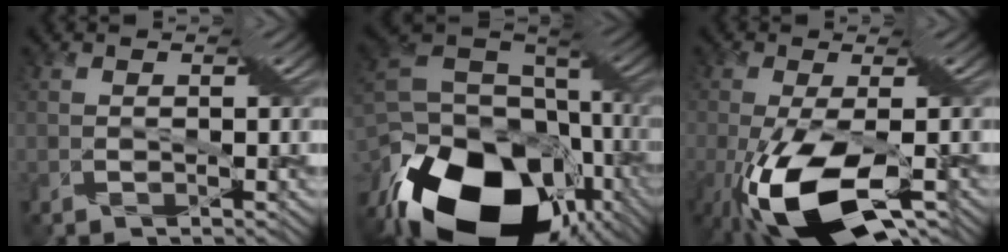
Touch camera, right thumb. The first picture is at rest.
{"total": 20.8, "force": [-10.2, 11.9, 13.7], "torque": [-0.304, -0.060, -0.137]}
{"total": 13.5, "force": [-6.0, 5.3, 10.8], "torque": [-0.231, -0.043, -0.097]}